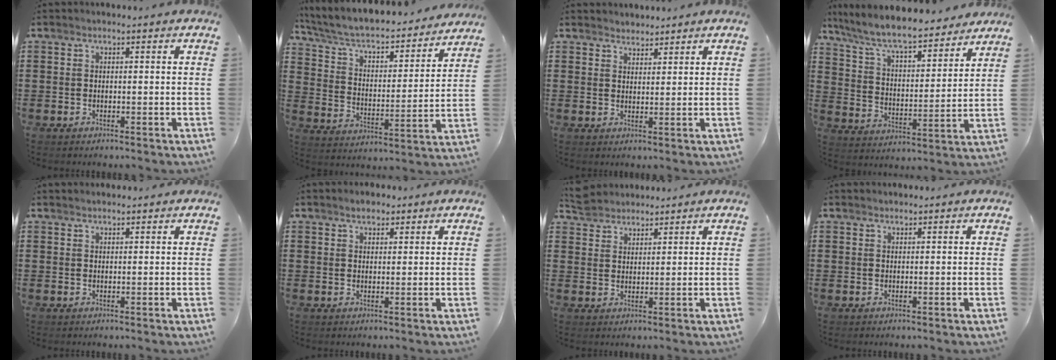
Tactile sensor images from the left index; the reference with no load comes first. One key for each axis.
{"total": 4.9, "fx": 4.1, "fy": 1.5, "fz": 2.2, "tx": -0.063, "ty": -0.038, "tz": 0.063}
{"total": 2.0, "fx": 1.9, "fy": 0.5, "fz": -0.4, "tx": 0.001, "ty": 0.002, "tz": 0.037}
{"total": 8.6, "fx": 7.8, "fy": 1.1, "fz": 3.5, "tx": -0.102, "ty": -0.044, "tz": 0.132}
{"total": 1.0, "fx": 1.0, "fy": 0.2, "fz": 0.1, "tx": -0.003, "ty": 0.001, "tz": 0.018}
{"total": 2.2, "fx": 1.9, "fy": 0.9, "fz": 0.7, "tx": -0.010, "ty": 0.001, "tz": 0.034}
{"total": 4.3, "fx": 4.1, "fy": 1.4, "fz": 0.4, "tx": -0.024, "ty": -0.006, "tz": 0.078}
{"total": 0.8, "fx": 0.7, "fy": 0.2, "fz": 0.0, "tx": -0.002, "ty": 0.001, "tz": 0.015}